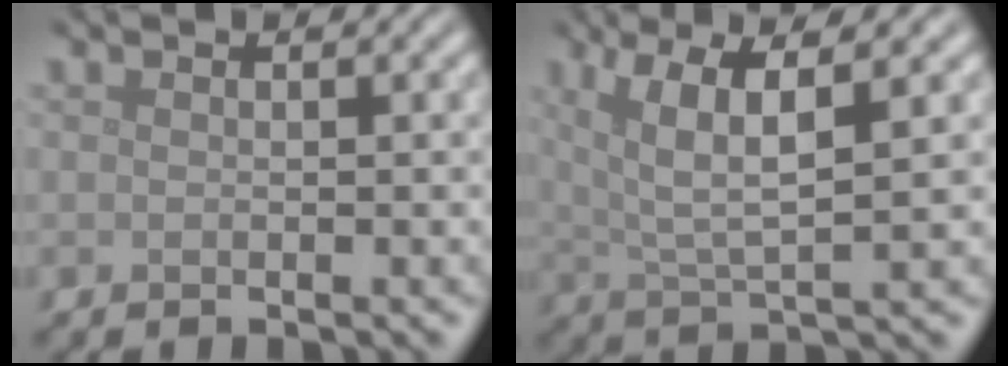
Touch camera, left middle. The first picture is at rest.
{"total": 6.2, "force": [2.7, 1.5, 5.4], "torque": [-0.103, 0.004, 0.051]}